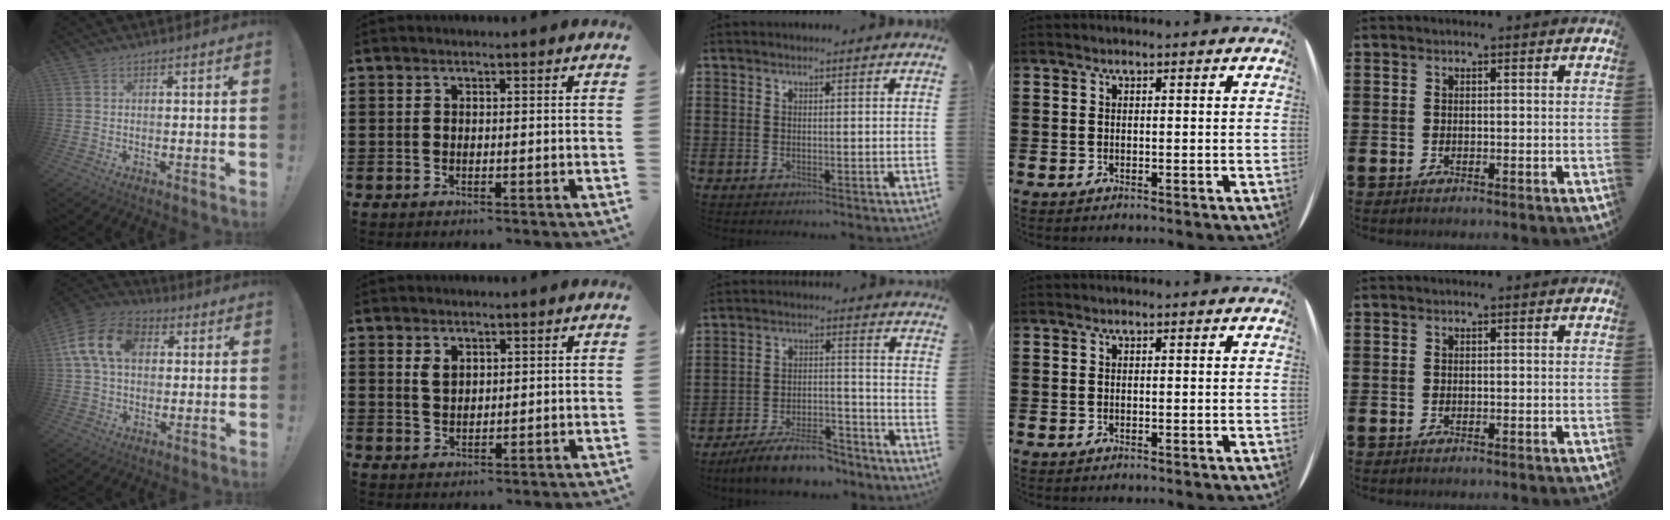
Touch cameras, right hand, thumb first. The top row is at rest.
{"thumb": {"total": 15.7, "force": [4.4, 11.2, 10.1], "torque": [-0.181, 0.005, 0.086]}, "index": {"total": 2.1, "force": [1.1, 1.2, 1.4], "torque": [-0.030, 0.004, 0.020]}, "middle": {"total": 8.8, "force": [-7.7, 2.1, 3.9], "torque": [-0.061, 0.021, -0.141]}}